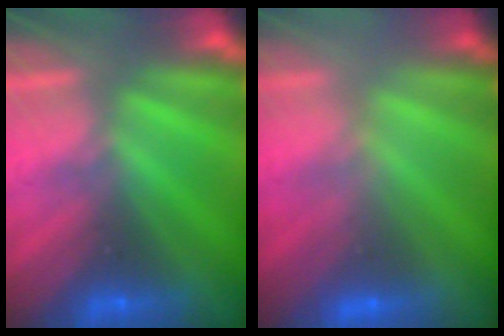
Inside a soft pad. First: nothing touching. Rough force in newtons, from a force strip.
{"total": 2.8}